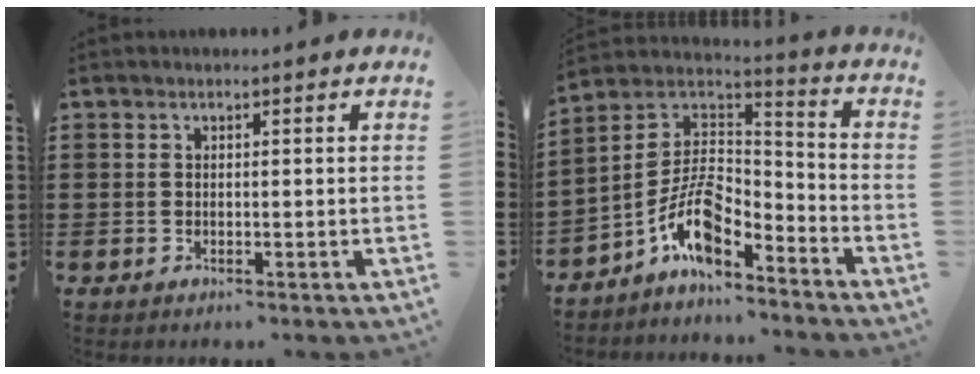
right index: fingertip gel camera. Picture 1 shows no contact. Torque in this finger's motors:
{"motor_torque": [2.14, 0.00, 1.05, 0.21]}